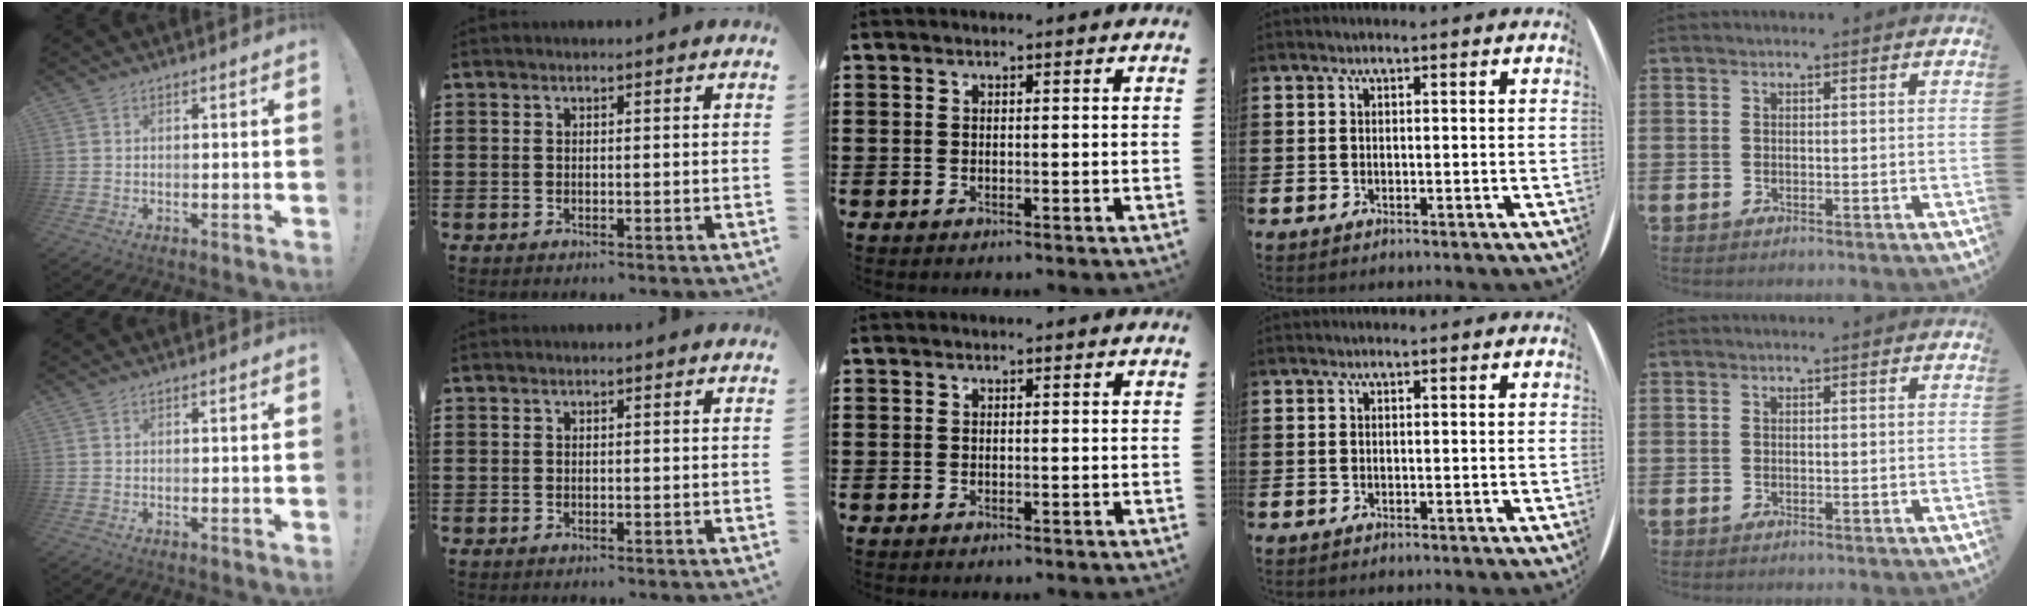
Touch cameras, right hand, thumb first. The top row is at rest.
{}